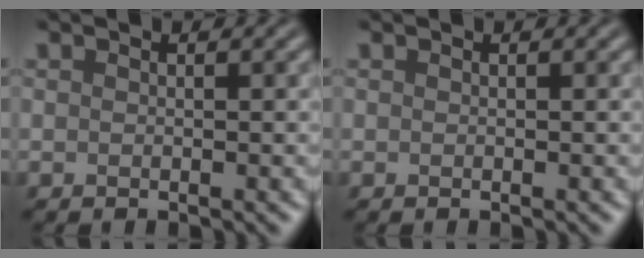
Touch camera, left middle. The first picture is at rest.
{"total": 0.0}